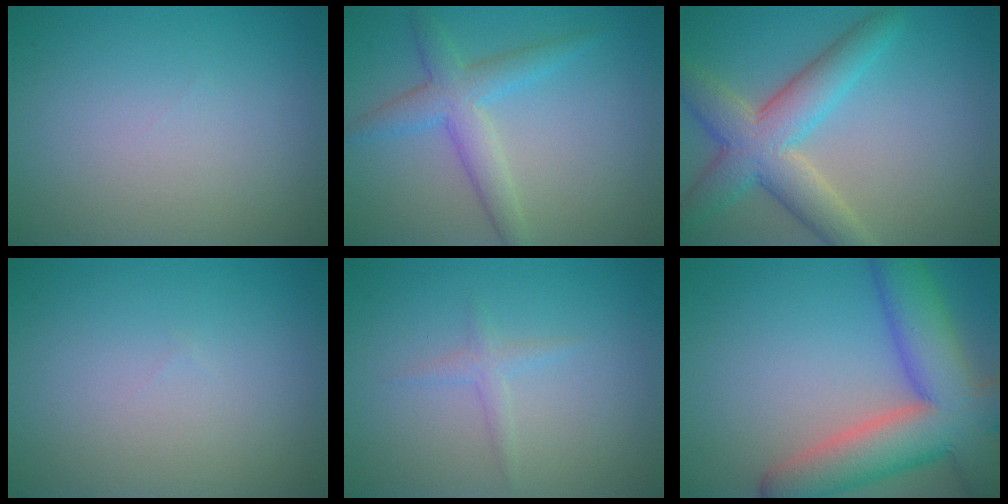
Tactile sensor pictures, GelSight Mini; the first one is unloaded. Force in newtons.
{"total": 3.8, "press": 3.8, "slide": 0.2}
{"total": 6.6, "press": 6.5, "slide": 0.3}
{"total": 0.0}
{"total": 1.2, "press": 1.2, "slide": 0.0}
{"total": 10.7, "press": 10.7, "slide": 0.7}